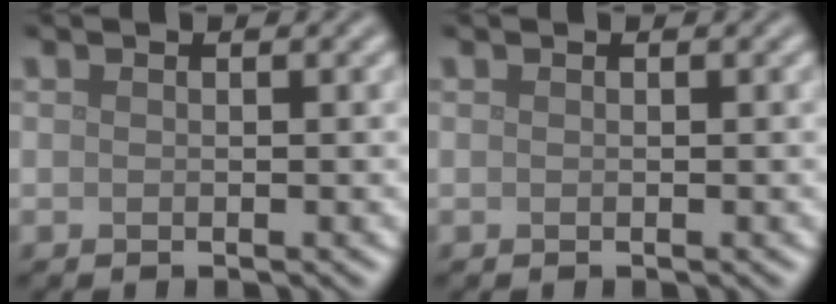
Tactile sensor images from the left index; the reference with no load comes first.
{"total": 0.0}